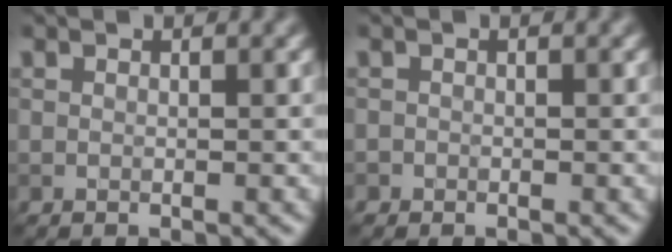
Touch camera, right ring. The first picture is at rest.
{"total": 0.5, "force": [-0.3, 0.4, -0.1], "torque": [0.005, -0.003, -0.006]}